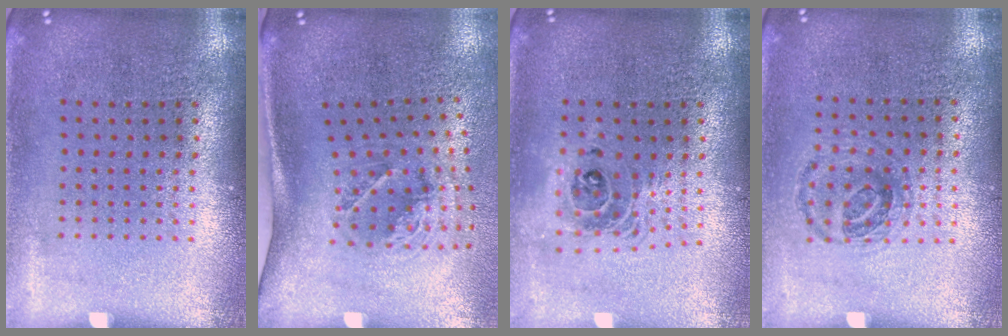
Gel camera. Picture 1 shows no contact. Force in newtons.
{"total": 2.1, "press": 1.3, "slide": 1.6}
{"total": 1.6, "press": 1.3, "slide": 0.8}
{"total": 0.9, "press": 0.8, "slide": 0.3}